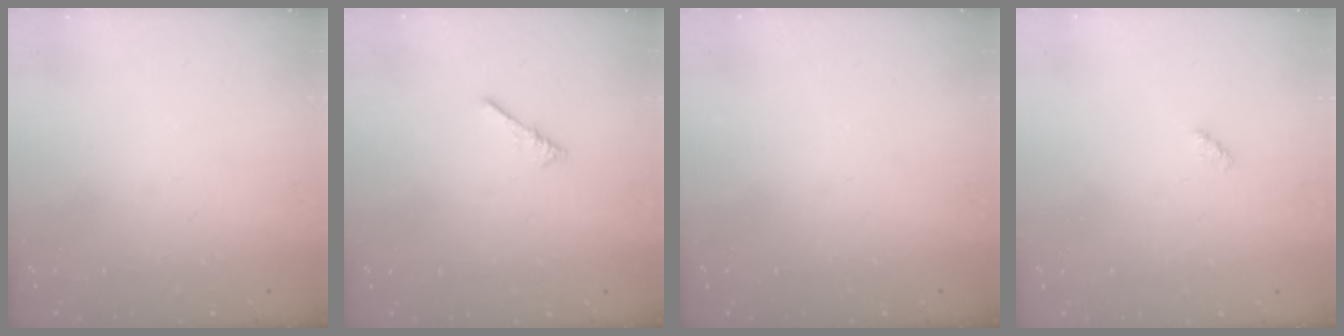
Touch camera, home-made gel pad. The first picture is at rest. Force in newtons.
{"total": 0.0}
{"total": 0.0}
{"total": 2.4, "press": 2.4, "slide": 0.4}